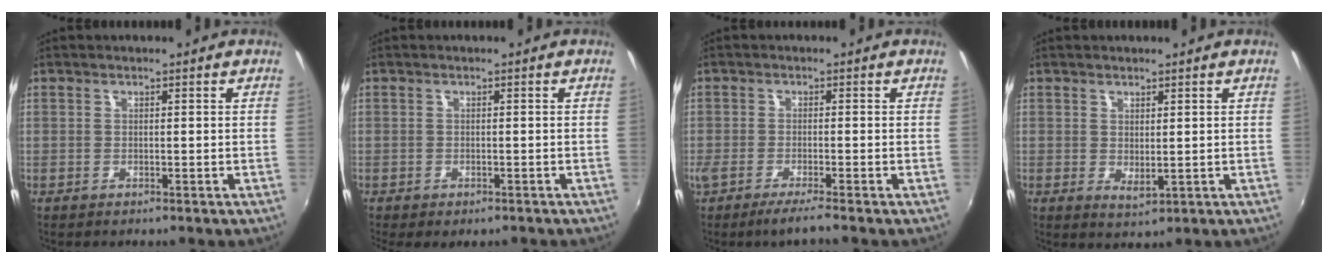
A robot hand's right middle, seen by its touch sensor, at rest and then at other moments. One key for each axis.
{"total": 2.5, "fx": -1.8, "fy": 1.0, "fz": 1.4, "tx": -0.026, "ty": -0.016, "tz": -0.023}
{"total": 3.9, "fx": -3.0, "fy": -0.5, "fz": 2.4, "tx": -0.054, "ty": -0.018, "tz": -0.060}
{"total": 2.1, "fx": 0.5, "fy": 0.9, "fz": 1.9, "tx": -0.029, "ty": -0.005, "tz": 0.012}